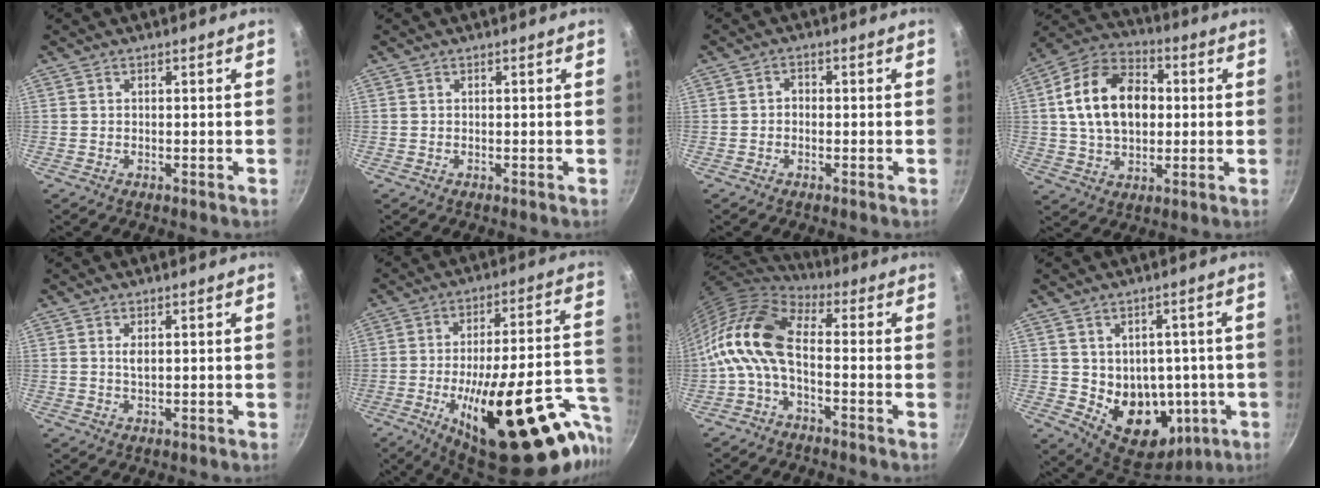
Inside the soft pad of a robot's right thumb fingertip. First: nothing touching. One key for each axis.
{"total": 0.0}
{"total": 1.8, "fx": -0.3, "fy": 1.4, "fz": 1.0, "tx": -0.012, "ty": 0.009, "tz": -0.008}
{"total": 17.5, "fx": 1.9, "fy": 12.0, "fz": 12.5, "tx": -0.186, "ty": 0.021, "tz": 0.021}
{"total": 1.8, "fx": 0.5, "fy": 0.8, "fz": 1.5, "tx": -0.028, "ty": -0.001, "tz": 0.012}
{"total": 31.3, "fx": -13.0, "fy": 10.6, "fz": 26.5, "tx": -0.333, "ty": 0.041, "tz": -0.184}
{"total": 12.7, "fx": -1.7, "fy": 6.4, "fz": 10.8, "tx": -0.213, "ty": 0.030, "tz": -0.051}
{"total": 14.2, "fx": -1.3, "fy": 11.3, "fz": 8.5, "tx": -0.077, "ty": -0.003, "tz": 0.008}